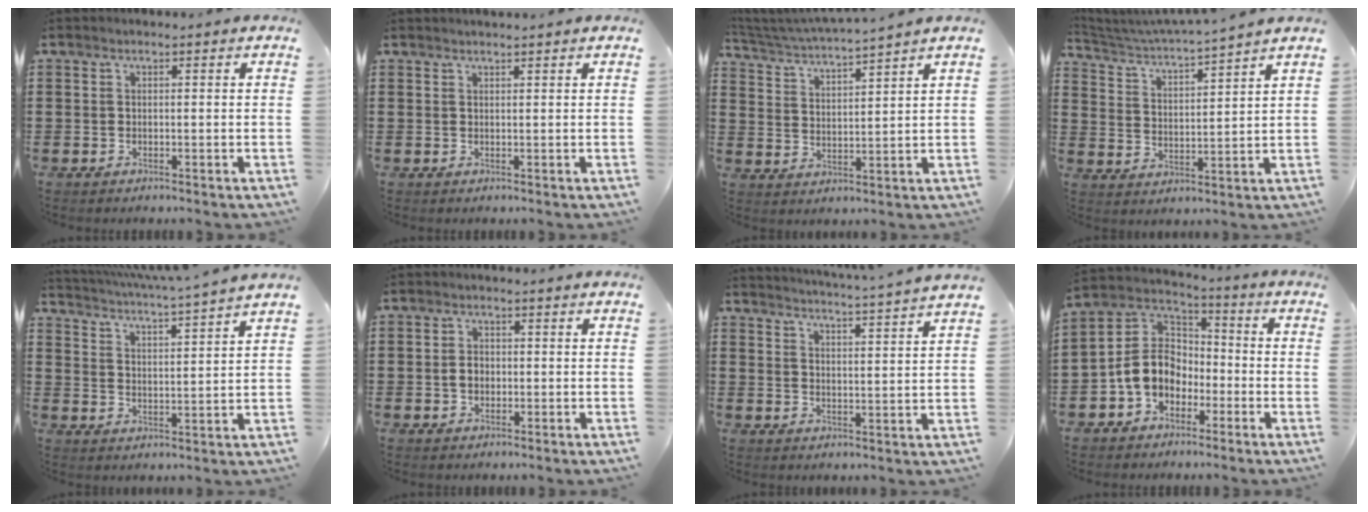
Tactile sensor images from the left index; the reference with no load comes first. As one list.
[{"total": 0.8, "force": [0.8, -0.1, 0.1], "torque": [-0.004, -0.002, 0.017]}, {"total": 3.9, "force": [3.8, -0.6, 0.8], "torque": [-0.035, -0.028, 0.062]}, {"total": 3.3, "force": [3.1, -0.3, 1.2], "torque": [-0.043, -0.030, 0.045]}, {"total": 4.2, "force": [3.9, -0.9, 1.2], "torque": [-0.043, -0.034, 0.061]}, {"total": 2.3, "force": [-0.1, 1.6, 1.5], "torque": [-0.033, 0.005, -0.004]}, {"total": 3.9, "force": [3.6, -1.2, 0.8], "torque": [-0.030, -0.029, 0.057]}, {"total": 8.4, "force": [-3.0, 6.7, 4.0], "torque": [-0.117, 0.015, -0.067]}]